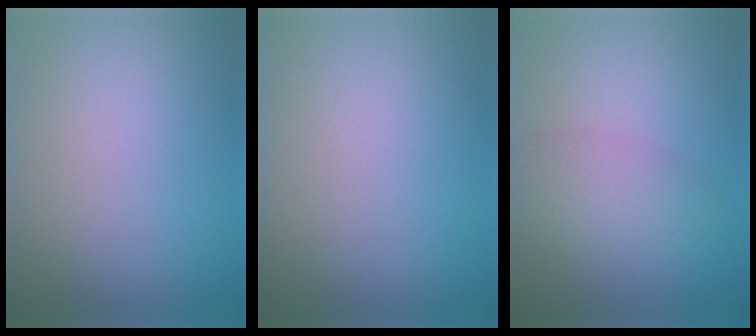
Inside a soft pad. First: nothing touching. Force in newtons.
{"total": 0.0}
{"total": 3.2, "press": 3.2, "slide": 0.2}